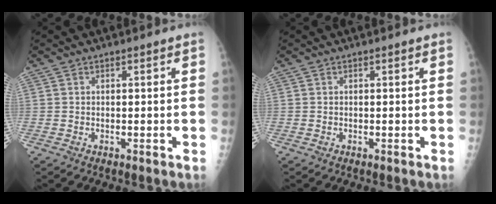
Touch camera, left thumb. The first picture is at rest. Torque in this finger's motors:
{"motor_torque": [-0.28, -0.01, -0.07, -0.08, 0.00]}